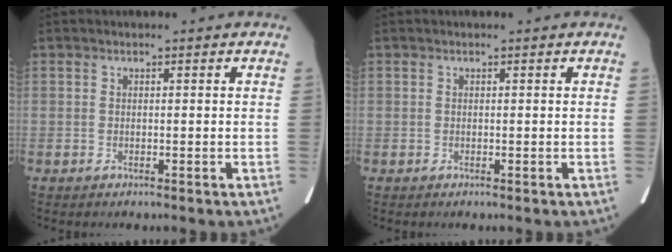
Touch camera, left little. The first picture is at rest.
{"total": 0.0}